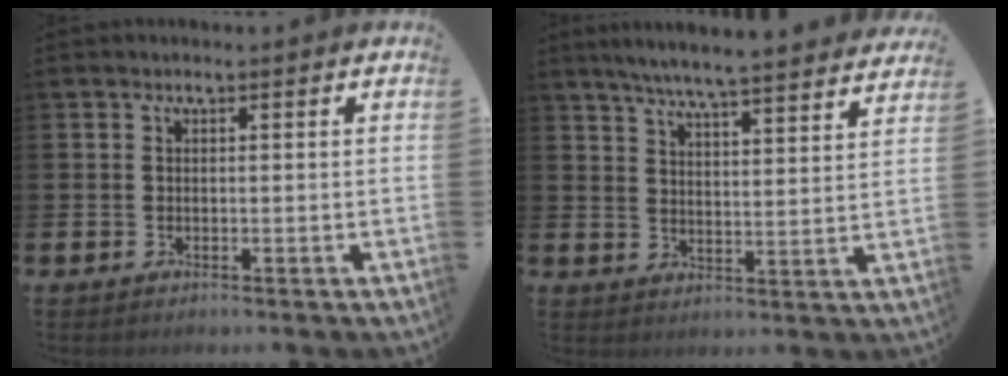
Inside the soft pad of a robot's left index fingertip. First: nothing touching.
{"total": 6.5, "force": [6.2, -0.2, 1.8], "torque": [-0.050, -0.044, 0.107]}